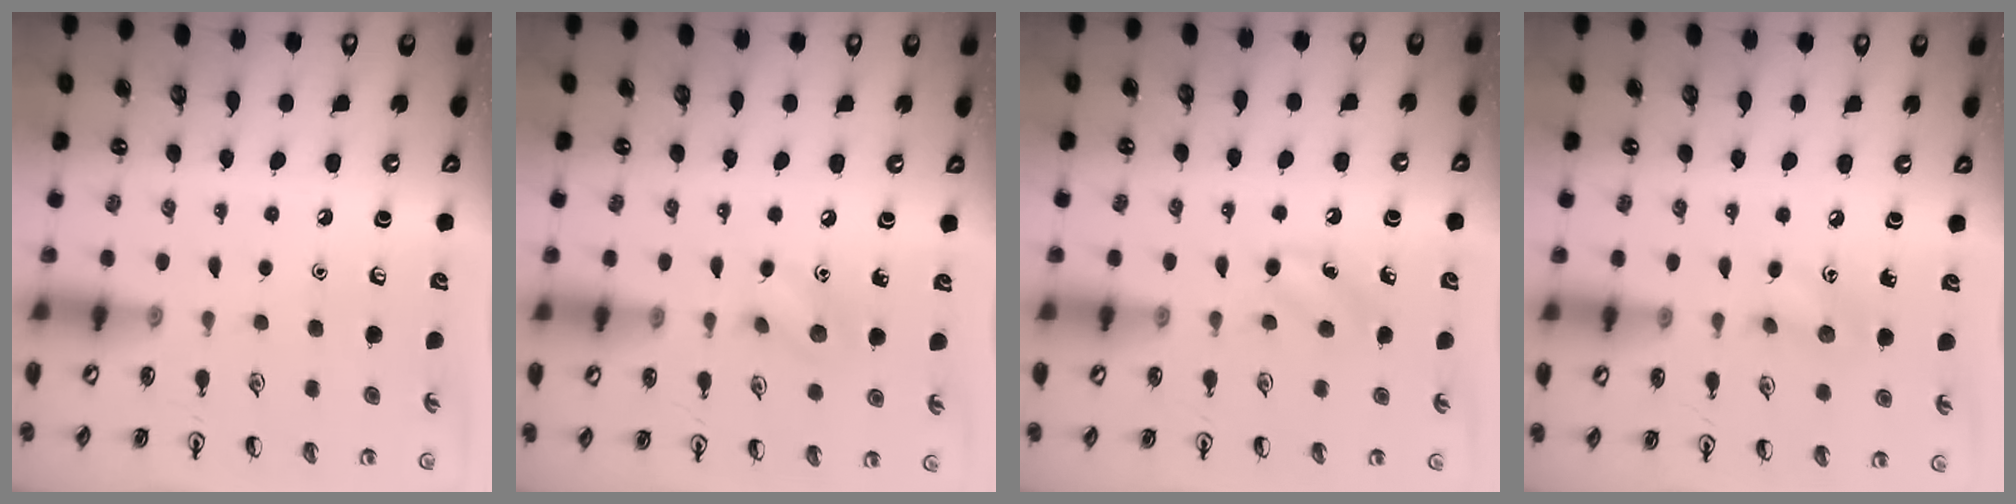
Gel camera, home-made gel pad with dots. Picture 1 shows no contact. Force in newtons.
{"total": 6.3, "press": 6.2, "slide": 0.9}
{"total": 5.1, "press": 4.9, "slide": 1.3}
{"total": 6.1, "press": 5.9, "slide": 1.6}